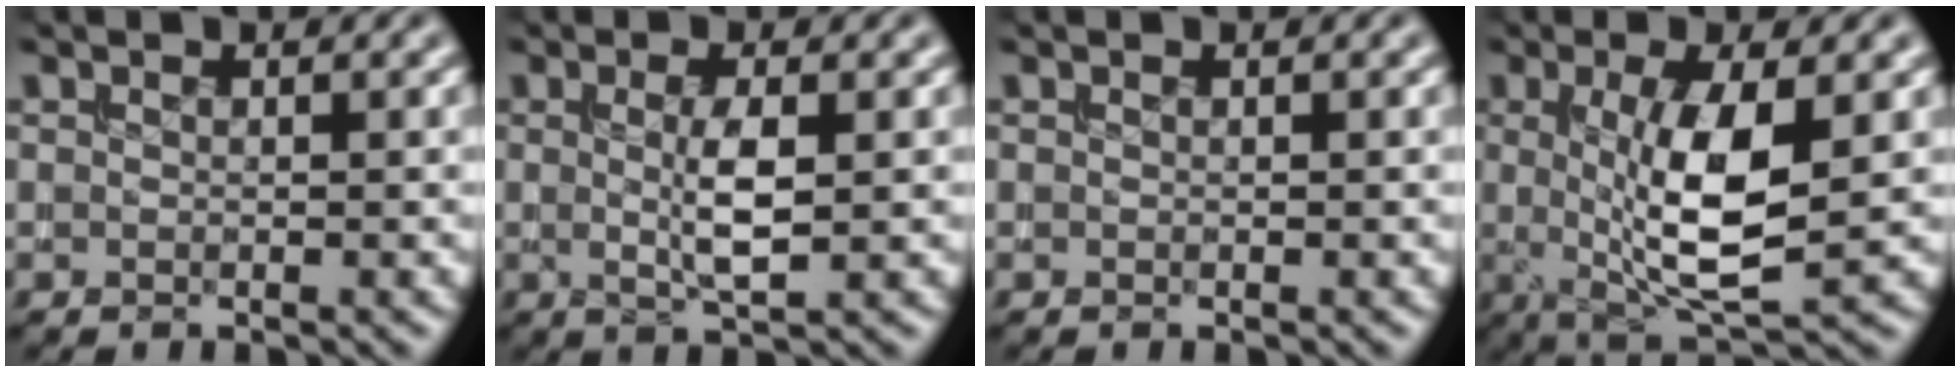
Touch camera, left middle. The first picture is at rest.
{"total": 2.9, "force": [0.0, 0.4, 2.9], "torque": [-0.058, -0.002, 0.002]}
{"total": 0.0}
{"total": 7.2, "force": [0.2, 1.9, 7.0], "torque": [-0.126, -0.010, 0.007]}